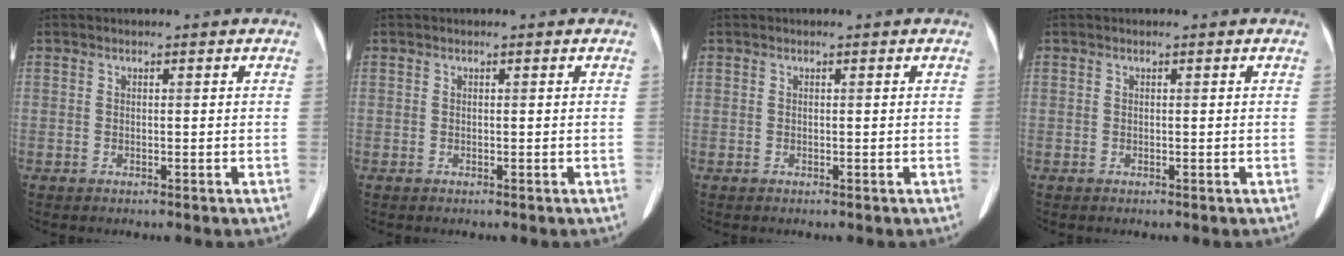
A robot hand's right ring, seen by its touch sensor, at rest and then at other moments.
{"total": 0.0}
{"total": 0.0}
{"total": 0.0}